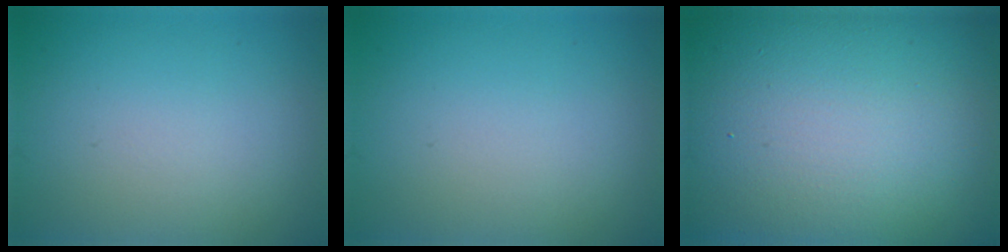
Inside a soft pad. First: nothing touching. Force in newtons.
{"total": 0.0}
{"total": 24.8, "press": 24.8, "slide": 1.1}